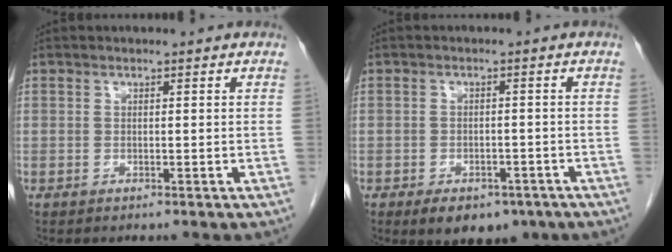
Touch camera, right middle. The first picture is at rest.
{"total": 8.0, "force": [-5.3, 4.5, 3.9], "torque": [-0.046, 0.004, -0.070]}